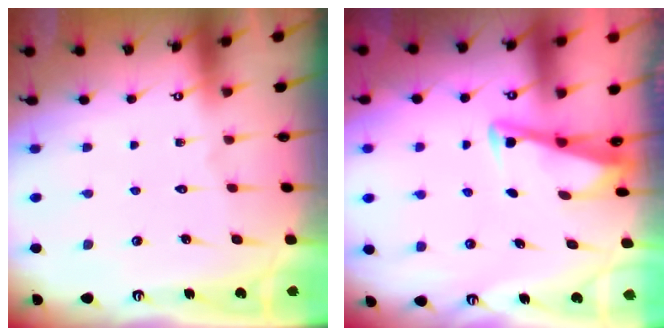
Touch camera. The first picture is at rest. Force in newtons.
{"total": 3.3, "press": 3.3, "slide": 0.4}